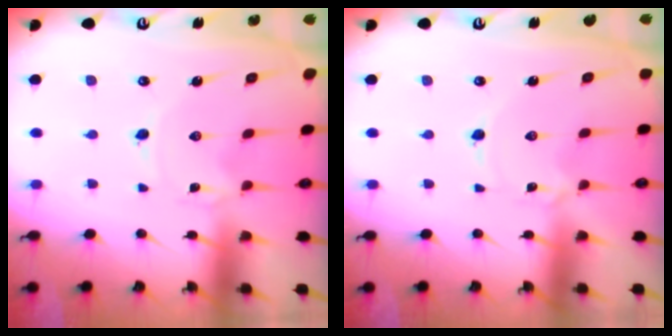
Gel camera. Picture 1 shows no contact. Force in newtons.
{"total": 0.0}